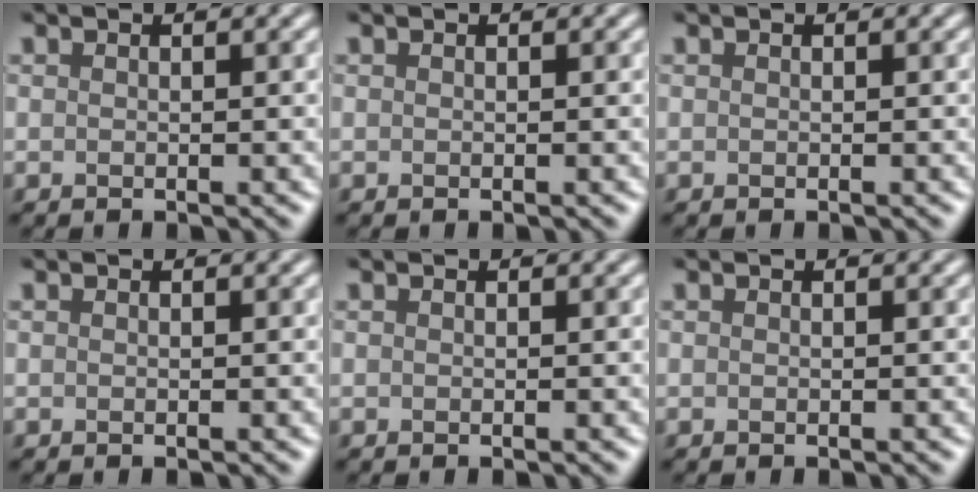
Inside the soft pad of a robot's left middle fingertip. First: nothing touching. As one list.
[{"total": 0.0}, {"total": 0.0}, {"total": 0.0}, {"total": 0.0}, {"total": 0.0}]